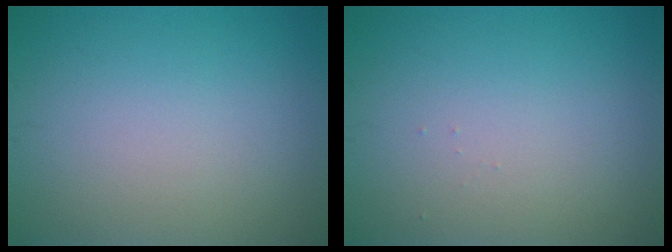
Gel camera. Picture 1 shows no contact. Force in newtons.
{"total": 0.0}